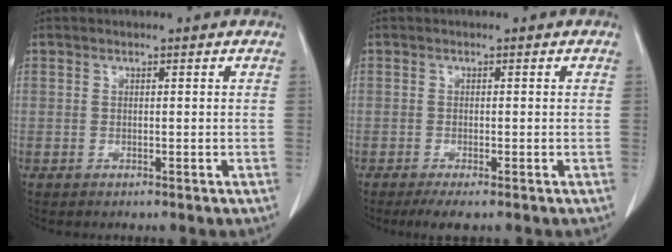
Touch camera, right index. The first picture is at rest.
{"total": 2.5, "force": [-1.7, 0.3, 1.8], "torque": [-0.033, -0.009, -0.030]}